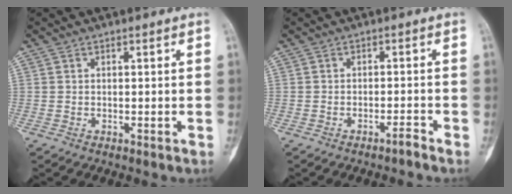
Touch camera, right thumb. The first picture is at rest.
{"total": 1.4, "force": [-1.3, 0.0, 0.7], "torque": [-0.013, 0.016, -0.020]}